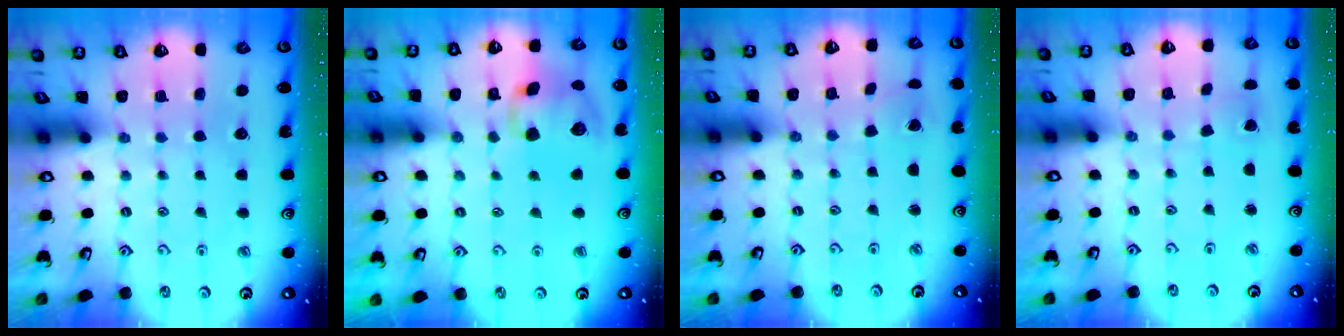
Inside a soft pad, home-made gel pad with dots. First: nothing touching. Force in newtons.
{"total": 12.3, "press": 12.2, "slide": 1.7}
{"total": 0.0}
{"total": 0.0}